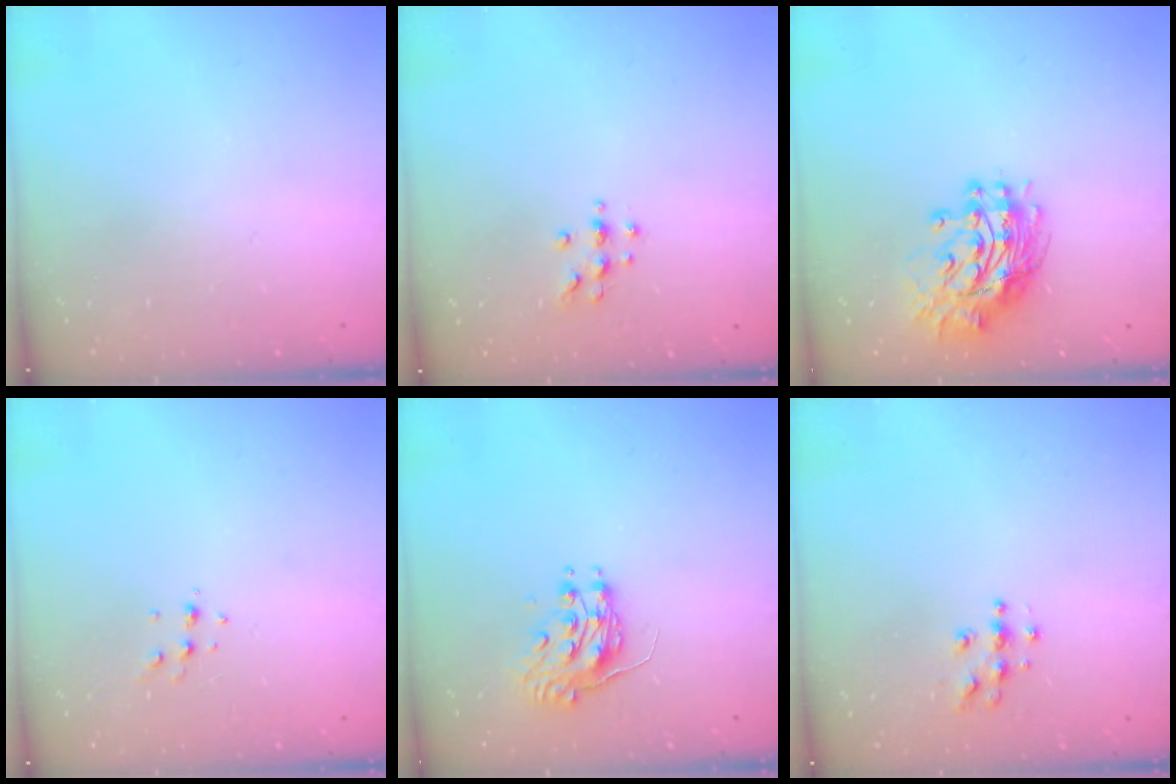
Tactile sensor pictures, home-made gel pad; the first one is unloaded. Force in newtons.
{"total": 6.3, "press": 6.2, "slide": 0.7}
{"total": 12.3, "press": 12.2, "slide": 1.6}
{"total": 4.3, "press": 4.2, "slide": 0.9}
{"total": 8.2, "press": 8.2, "slide": 0.3}
{"total": 4.9, "press": 4.9, "slide": 0.1}